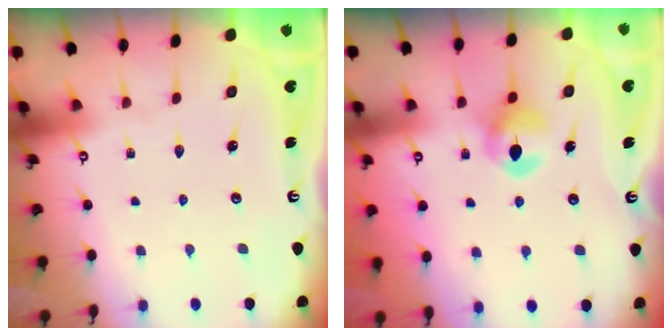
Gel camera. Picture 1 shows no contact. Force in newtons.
{"total": 7.5, "press": 7.4, "slide": 0.5}